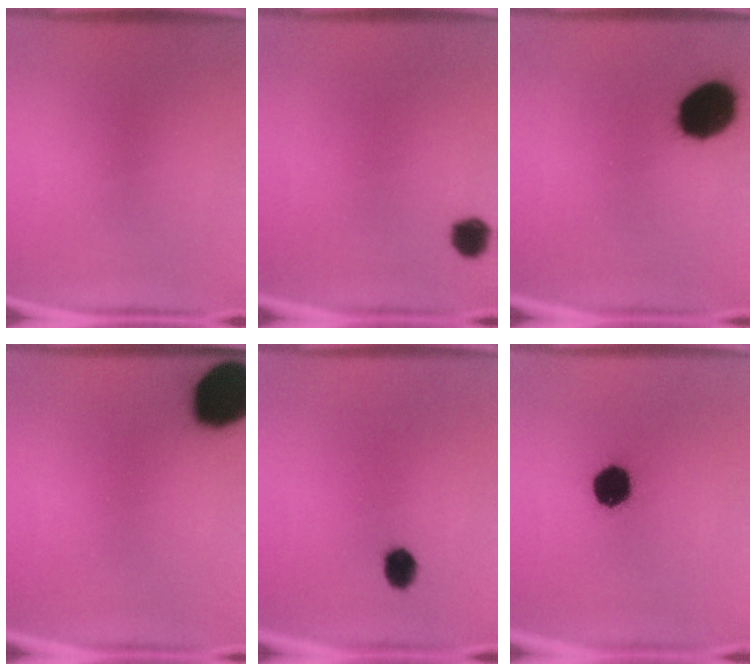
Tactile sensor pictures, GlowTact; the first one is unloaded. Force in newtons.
{"total": 3.3}
{"total": 14.7}
{"total": 19.6}
{"total": 3.8}
{"total": 11.5}